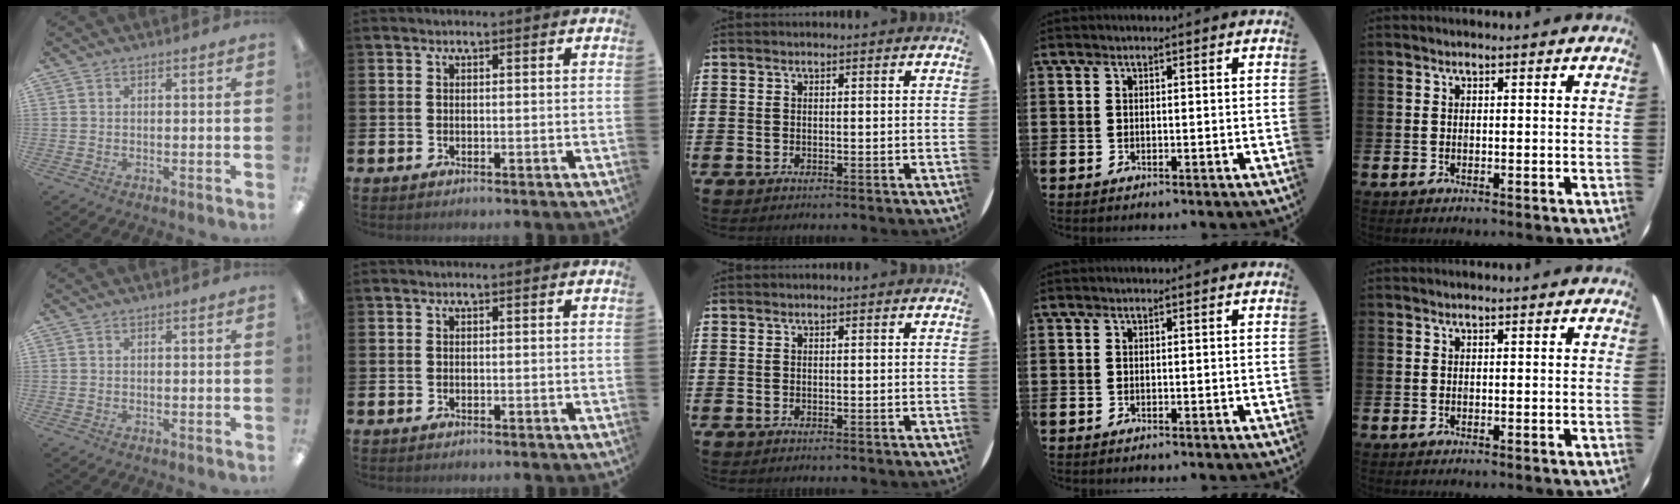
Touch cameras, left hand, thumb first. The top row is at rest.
{}